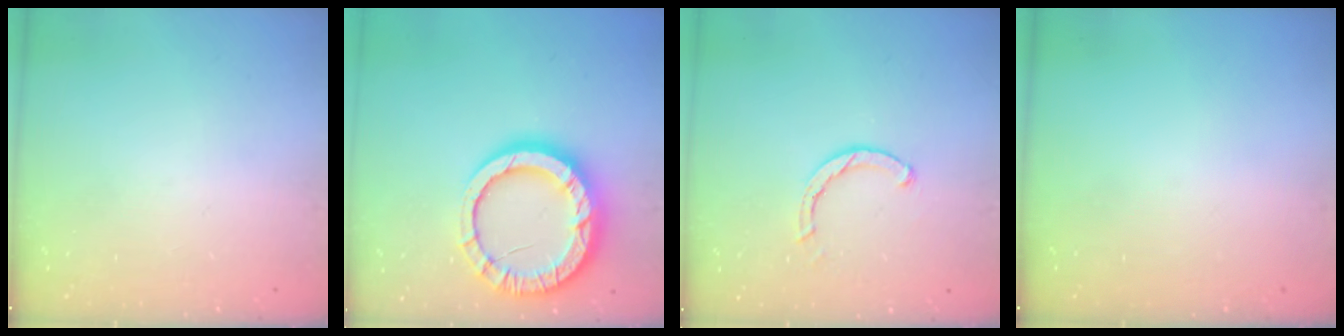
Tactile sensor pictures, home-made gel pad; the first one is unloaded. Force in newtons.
{"total": 17.2, "press": 17.1, "slide": 1.5}
{"total": 2.4, "press": 2.4, "slide": 0.1}
{"total": 0.0}